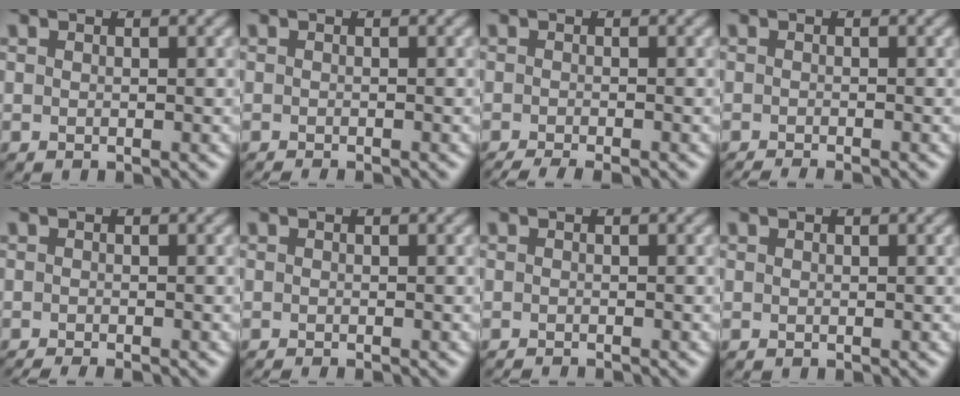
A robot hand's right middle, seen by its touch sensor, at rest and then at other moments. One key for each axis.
{"total": 1.3, "fx": -1.1, "fy": 0.3, "fz": 0.6, "tx": 0.002, "ty": -0.003, "tz": -0.015}
{"total": 3.1, "fx": -2.5, "fy": 0.5, "fz": 1.9, "tx": -0.025, "ty": -0.003, "tz": -0.045}
{"total": 1.9, "fx": -1.6, "fy": 0.3, "fz": 1.1, "tx": -0.009, "ty": -0.004, "tz": -0.027}
{"total": 2.0, "fx": -1.6, "fy": 0.3, "fz": 1.2, "tx": -0.010, "ty": -0.005, "tz": -0.028}
{"total": 1.0, "fx": -0.8, "fy": 0.2, "fz": 0.5, "tx": 0.001, "ty": -0.004, "tz": -0.013}
{"total": 1.3, "fx": -1.2, "fy": 0.2, "fz": 0.5, "tx": 0.004, "ty": -0.003, "tz": -0.018}
{"total": 0.0}